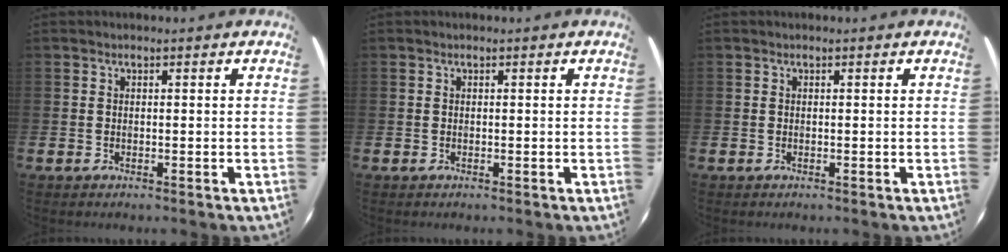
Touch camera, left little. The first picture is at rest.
{"total": 0.0}
{"total": 0.0}